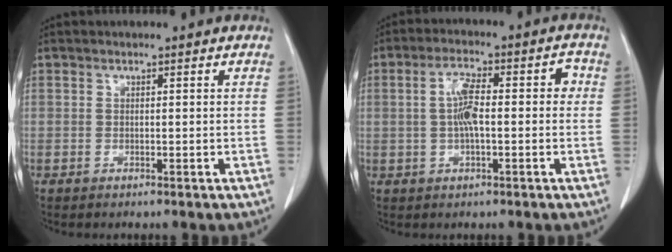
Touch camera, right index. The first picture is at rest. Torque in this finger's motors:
{"motor_torque": [0.39, 0.23, 0.16, 0.05]}